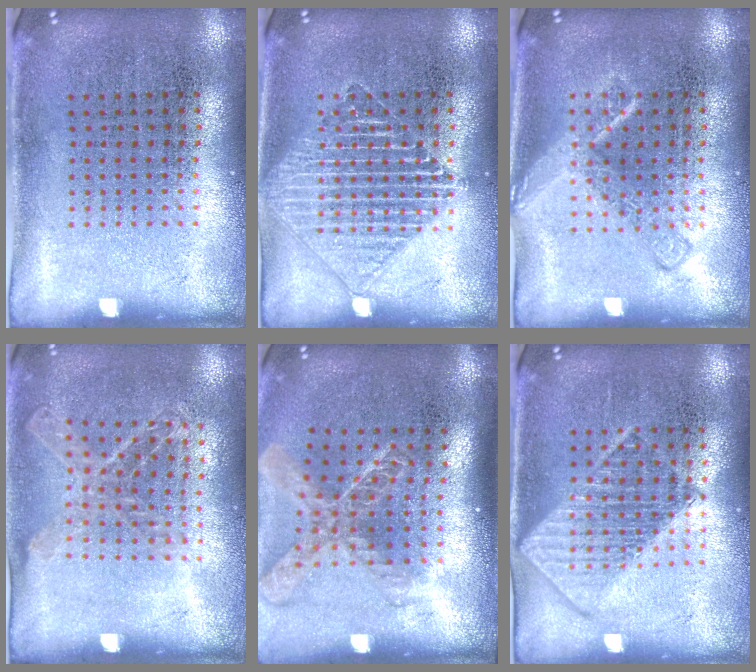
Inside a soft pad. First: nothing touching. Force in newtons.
{"total": 3.0, "press": 3.0, "slide": 0.4}
{"total": 2.0, "press": 2.0, "slide": 0.3}
{"total": 1.1, "press": 1.1, "slide": 0.3}
{"total": 1.9, "press": 1.5, "slide": 1.3}
{"total": 1.4, "press": 1.4, "slide": 0.2}